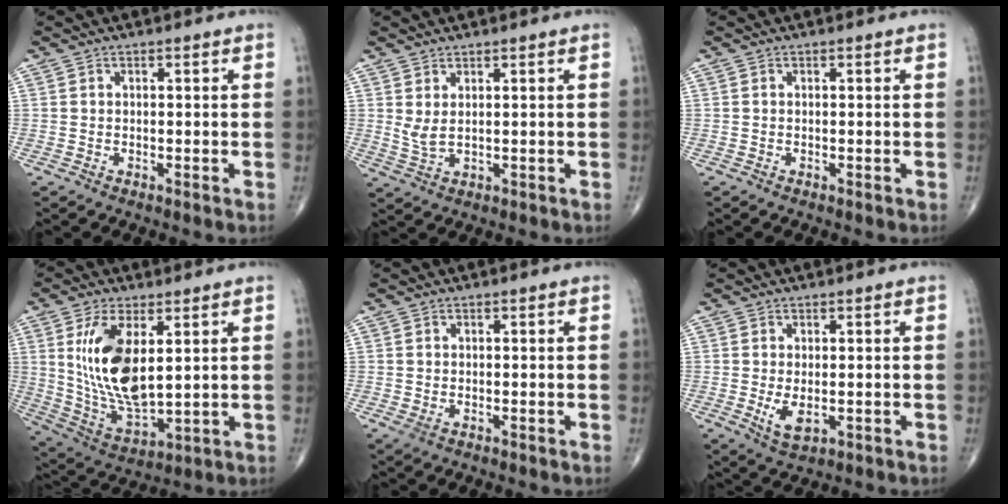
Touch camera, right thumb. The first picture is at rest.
{"total": 3.2, "force": [1.2, 1.1, 2.7], "torque": [-0.058, -0.008, 0.030]}
{"total": 0.0}
{"total": 15.3, "force": [3.7, 6.9, 13.2], "torque": [-0.253, -0.025, 0.086]}
{"total": 1.4, "force": [-0.3, 0.9, 1.0], "torque": [-0.022, -0.001, -0.002]}
{"total": 4.1, "force": [-0.6, 2.0, 3.5], "torque": [-0.060, -0.010, 0.000]}